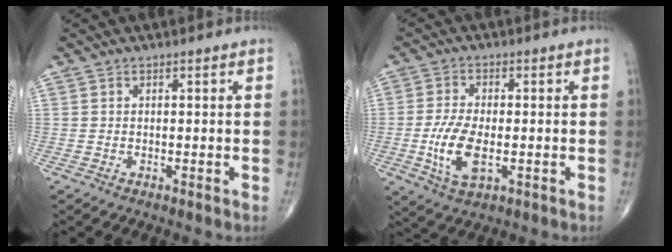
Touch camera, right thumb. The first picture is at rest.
{"total": 8.7, "force": [-1.7, 4.1, 7.5], "torque": [-0.155, -0.003, -0.031]}